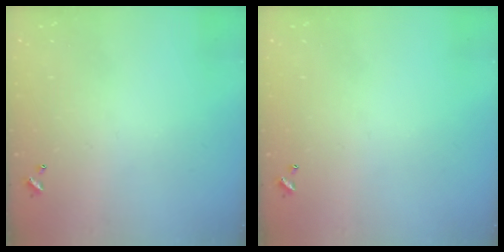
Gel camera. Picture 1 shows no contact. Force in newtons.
{"total": 0.0}